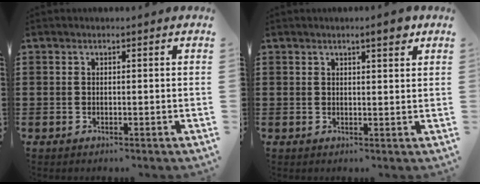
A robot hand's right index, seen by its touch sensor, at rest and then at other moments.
{"total": 2.9, "force": [2.0, 0.5, 2.1], "torque": [-0.028, -0.002, 0.030]}